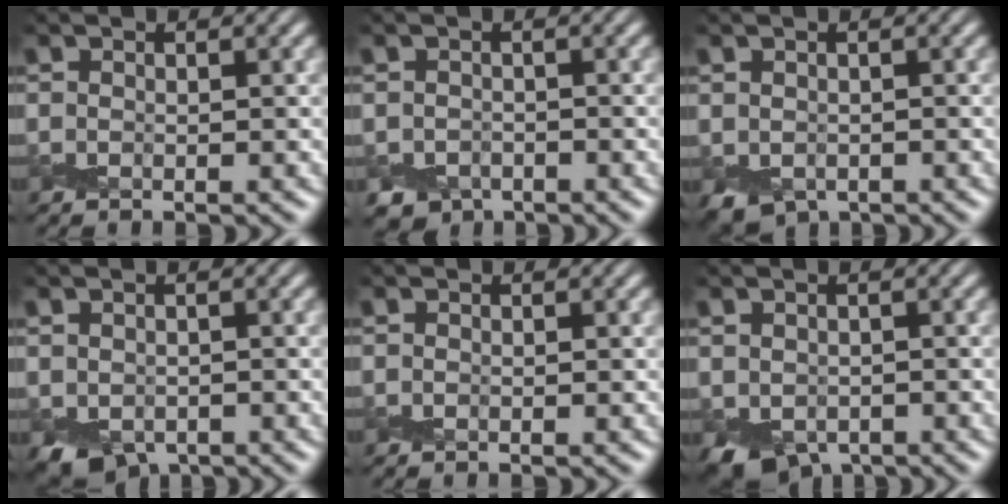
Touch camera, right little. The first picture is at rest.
{"total": 2.0, "force": [-1.3, 1.4, 0.1], "torque": [0.007, 0.002, -0.029]}
{"total": 1.3, "force": [-0.1, 1.2, 0.5], "torque": [-0.010, -0.002, -0.003]}
{"total": 2.9, "force": [-0.6, 2.3, 1.6], "torque": [-0.031, -0.010, -0.010]}
{"total": 0.0}
{"total": 3.6, "force": [-1.0, 2.8, 2.1], "torque": [-0.039, -0.013, -0.015]}